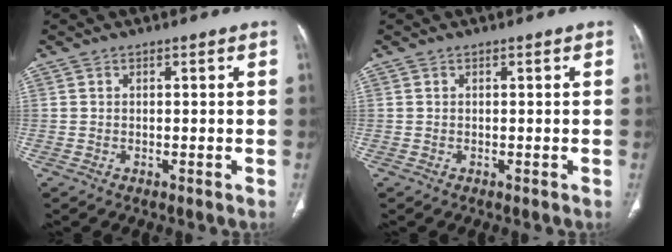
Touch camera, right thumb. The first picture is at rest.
{"total": 0.0}